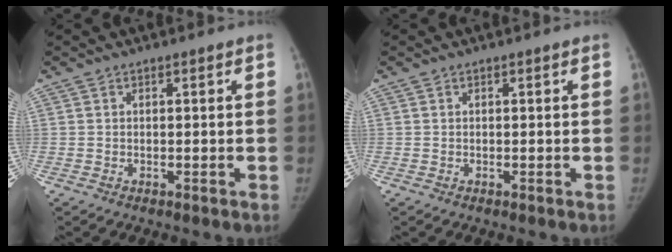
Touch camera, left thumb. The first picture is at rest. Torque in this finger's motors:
{"motor_torque": [-0.03, 0.04, 0.17, -0.02, 0.01]}